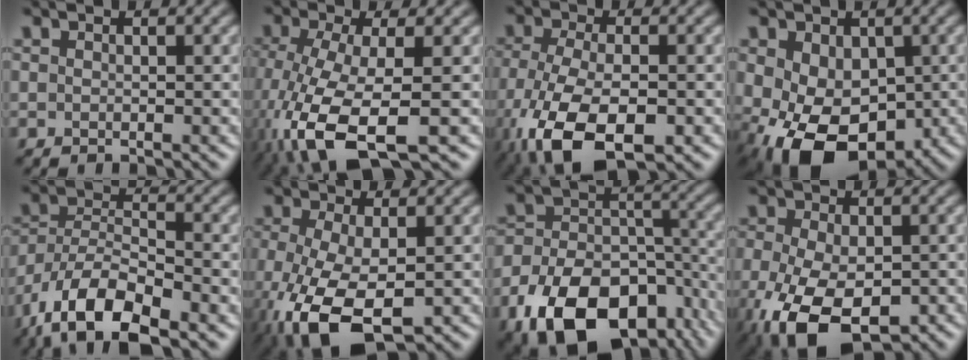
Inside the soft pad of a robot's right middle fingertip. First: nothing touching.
{"total": 10.4, "force": [-4.7, 3.5, 8.5], "torque": [-0.191, -0.024, -0.086]}
{"total": 10.7, "force": [-5.3, 4.8, 8.0], "torque": [-0.177, -0.031, -0.094]}
{"total": 10.3, "force": [-2.8, 6.8, 7.2], "torque": [-0.129, -0.033, -0.039]}
{"total": 10.4, "force": [-6.7, 4.3, 6.8], "torque": [-0.123, -0.002, -0.129]}
{"total": 9.1, "force": [-4.0, 4.0, 7.1], "torque": [-0.163, -0.022, -0.068]}
{"total": 15.8, "force": [-9.1, 9.3, 9.0], "torque": [-0.189, -0.031, -0.141]}
{"total": 10.4, "force": [-5.0, 5.2, 7.5], "torque": [-0.156, -0.034, -0.077]}